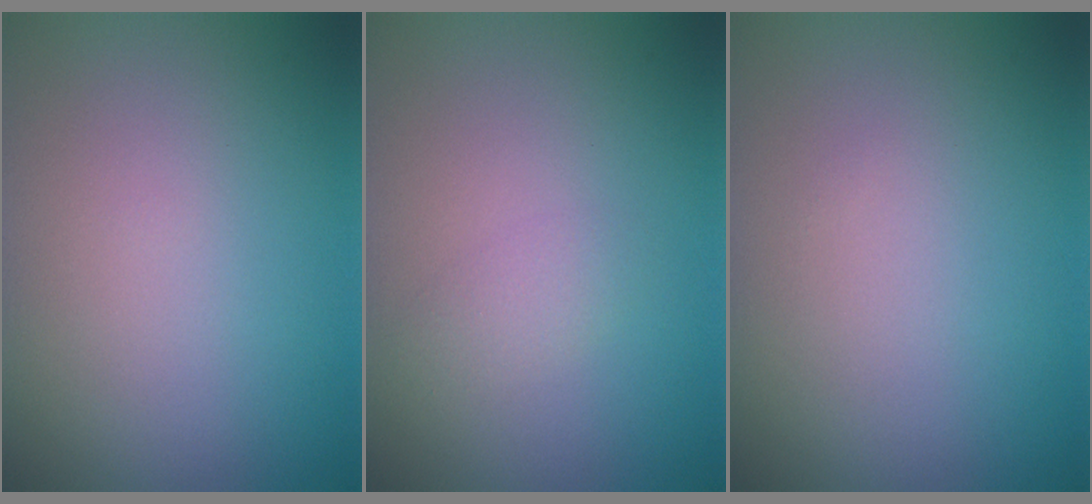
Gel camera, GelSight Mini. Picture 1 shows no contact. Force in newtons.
{"total": 1.1, "press": 1.1, "slide": 0.0}
{"total": 0.0}